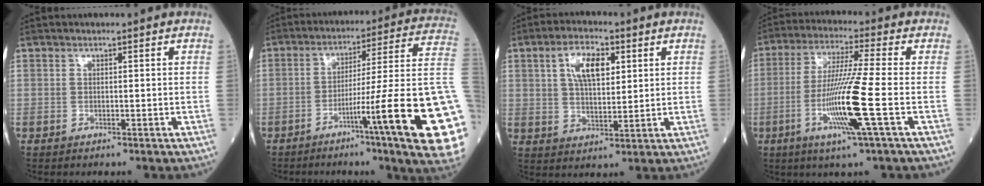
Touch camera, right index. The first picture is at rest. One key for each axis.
{"total": 23.2, "fx": -6.5, "fy": -1.4, "fz": 22.2, "tx": -0.232, "ty": -0.003, "tz": -0.107}
{"total": 7.6, "fx": 2.7, "fy": 3.2, "fz": 6.4, "tx": -0.127, "ty": 0.011, "tz": 0.051}
{"total": 11.7, "fx": -3.5, "fy": -1.6, "fz": 11.1, "tx": -0.224, "ty": -0.019, "tz": -0.071}